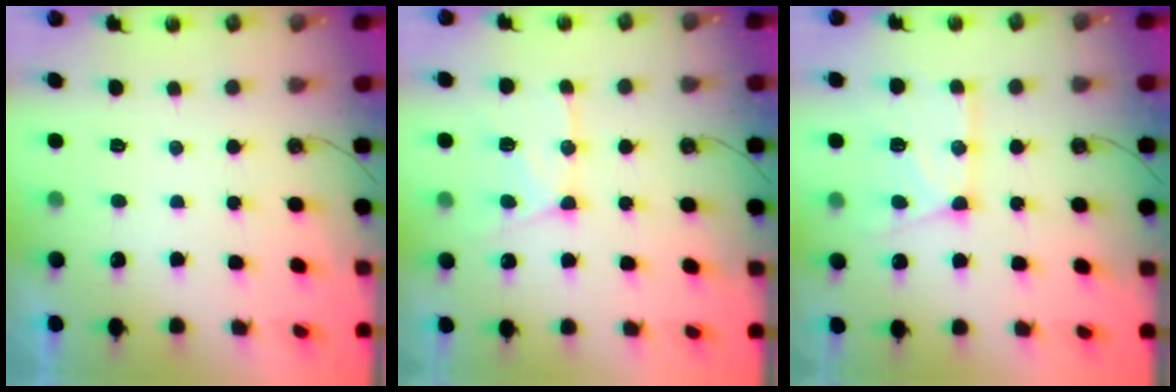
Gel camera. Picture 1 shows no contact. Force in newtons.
{"total": 14.7, "press": 14.6, "slide": 1.5}
{"total": 14.9, "press": 14.8, "slide": 1.6}